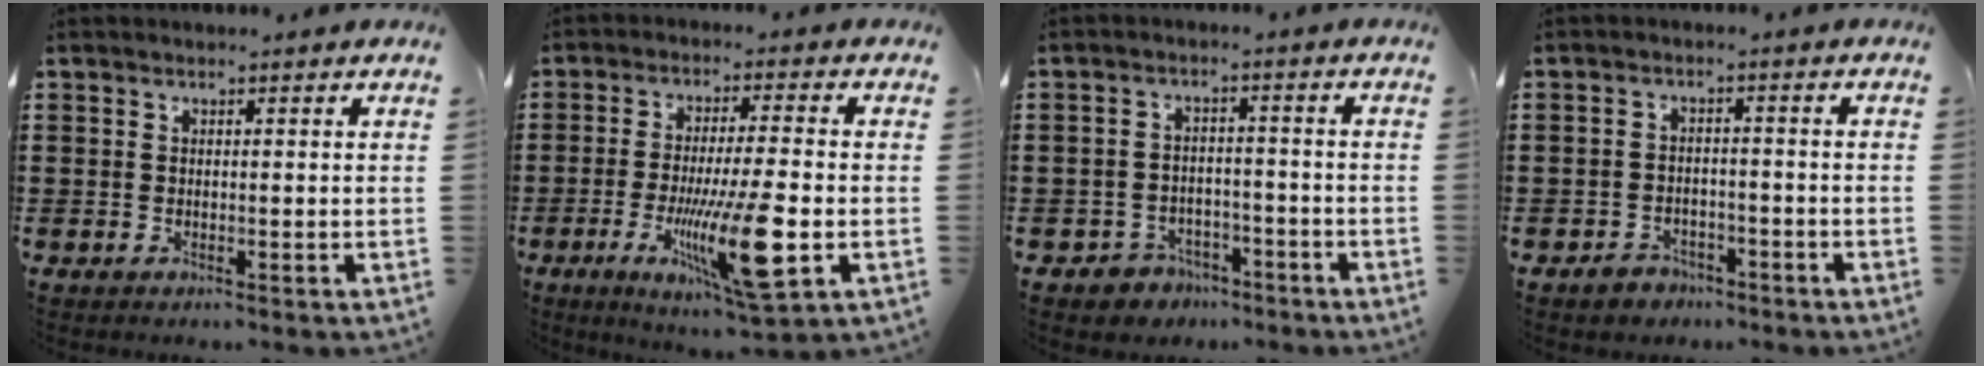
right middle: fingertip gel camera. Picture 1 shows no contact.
{"total": 13.7, "force": [-3.9, 2.3, 12.9], "torque": [-0.244, -0.016, -0.066]}
{"total": 3.3, "force": [-3.0, 1.4, 0.0], "torque": [-0.011, 0.005, -0.064]}
{"total": 2.4, "force": [-2.1, 1.1, 0.1], "torque": [-0.009, 0.004, -0.045]}